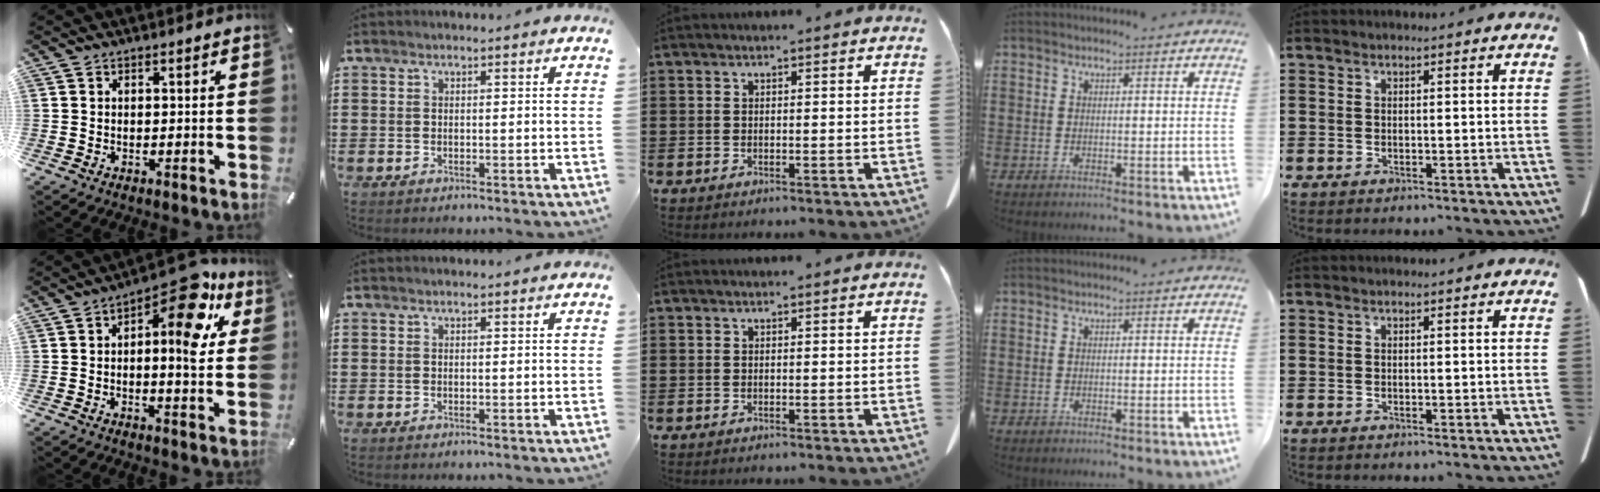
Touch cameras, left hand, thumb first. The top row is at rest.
{"thumb": {"total": 13.9, "force": [6.6, 5.3, 11.1], "torque": [-0.134, -0.060, 0.102]}}